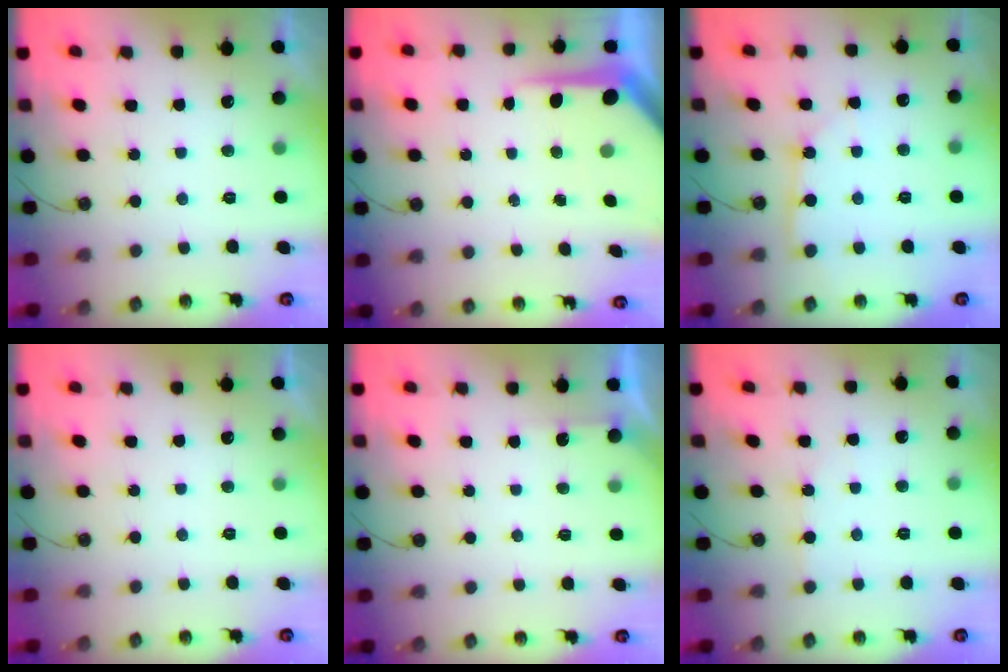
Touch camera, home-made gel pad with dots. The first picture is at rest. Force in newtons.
{"total": 7.8, "press": 7.7, "slide": 0.8}
{"total": 3.8, "press": 3.8, "slide": 0.3}
{"total": 0.0}
{"total": 1.7, "press": 1.7, "slide": 0.3}
{"total": 2.9, "press": 2.9, "slide": 0.3}